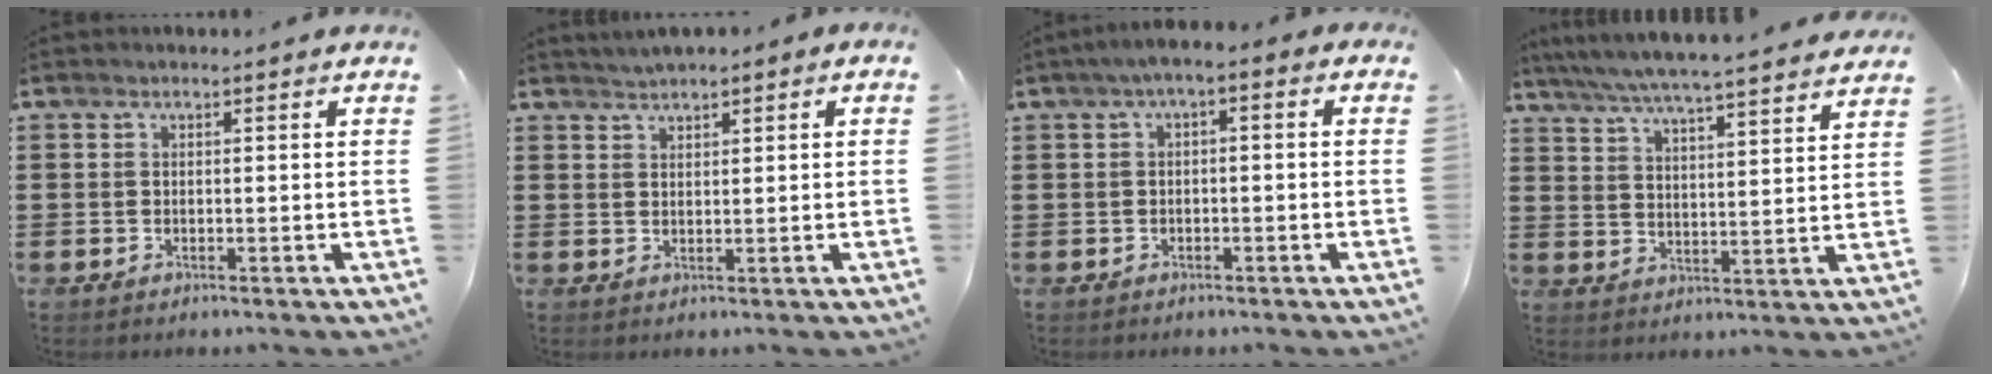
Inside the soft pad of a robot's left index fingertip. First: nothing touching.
{"total": 1.4, "force": [1.4, 0.3, 0.2], "torque": [-0.008, 0.005, 0.026]}
{"total": 2.4, "force": [-1.8, 0.6, 1.4], "torque": [-0.033, 0.001, -0.043]}
{"total": 5.5, "force": [5.1, -0.5, 1.8], "torque": [-0.058, -0.036, 0.086]}